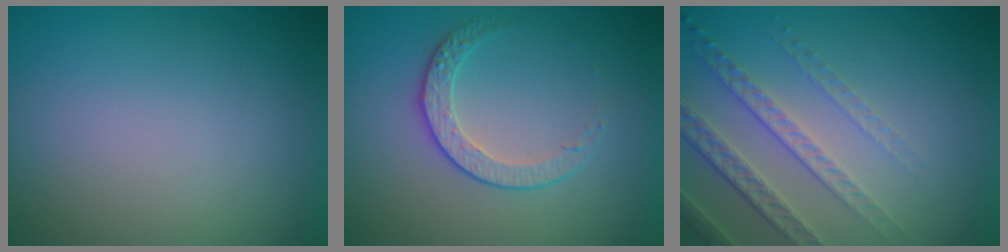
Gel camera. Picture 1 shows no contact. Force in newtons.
{"total": 2.2, "press": 1.7, "slide": 1.4}
{"total": 4.7, "press": 3.2, "slide": 3.4}